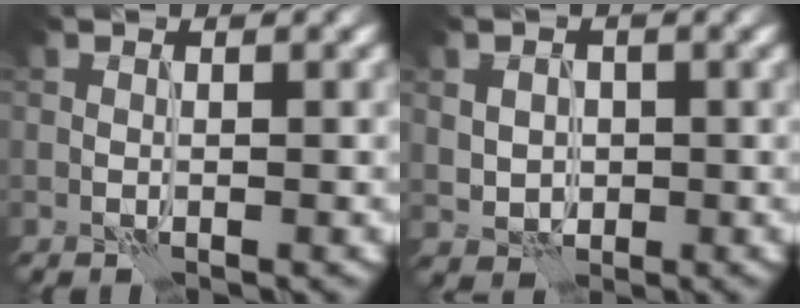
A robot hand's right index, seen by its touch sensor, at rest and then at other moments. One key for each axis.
{"total": 2.0, "fx": 0.0, "fy": 1.8, "fz": 0.8, "tx": -0.019, "ty": -0.002, "tz": 0.005}